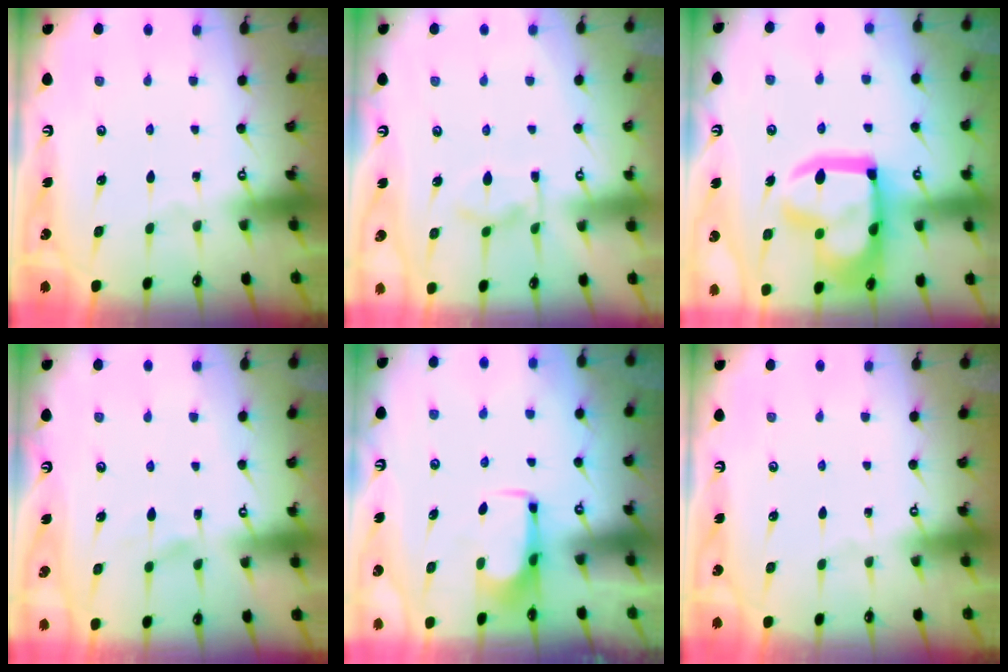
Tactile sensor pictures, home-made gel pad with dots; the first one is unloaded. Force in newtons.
{"total": 9.3, "press": 9.2, "slide": 1.2}
{"total": 17.7, "press": 17.6, "slide": 2.2}
{"total": 5.4, "press": 5.4, "slide": 0.5}
{"total": 2.0, "press": 2.0, "slide": 0.2}
{"total": 0.0}